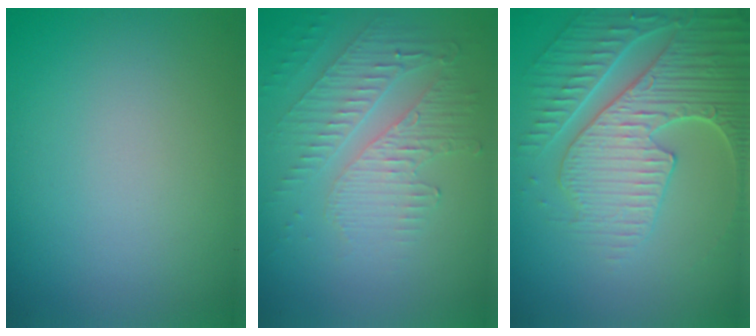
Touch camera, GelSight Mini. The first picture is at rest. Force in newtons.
{"total": 4.3, "press": 3.1, "slide": 2.9}
{"total": 6.7, "press": 5.5, "slide": 3.9}